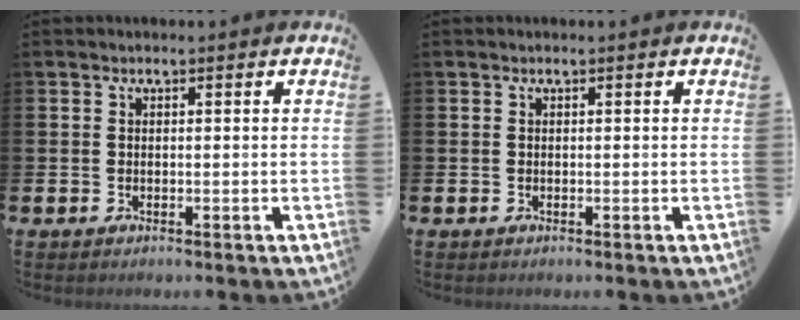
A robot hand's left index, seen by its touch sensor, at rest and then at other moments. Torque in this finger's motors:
{"motor_torque": [-0.05, 0.03, 0.00, 0.01]}